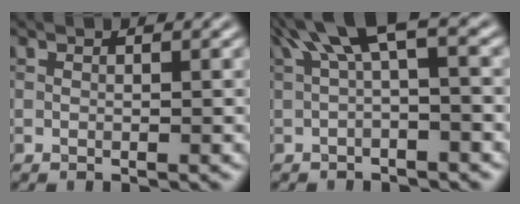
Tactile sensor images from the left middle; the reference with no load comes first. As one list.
[{"total": 5.1, "force": [1.7, 1.2, 4.7], "torque": [-0.077, 0.019, 0.021]}]